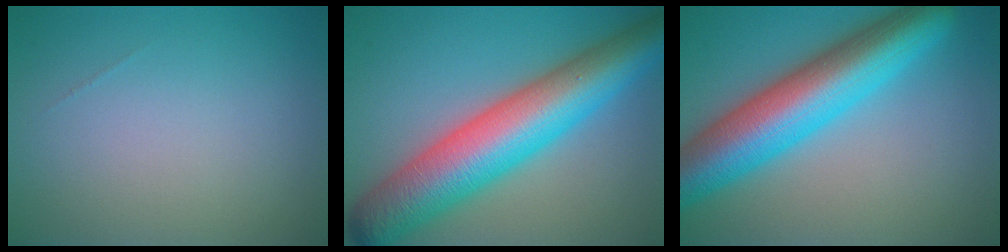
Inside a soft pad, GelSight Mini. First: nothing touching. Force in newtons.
{"total": 11.8, "press": 11.7, "slide": 0.2}
{"total": 10.7, "press": 10.7, "slide": 0.1}